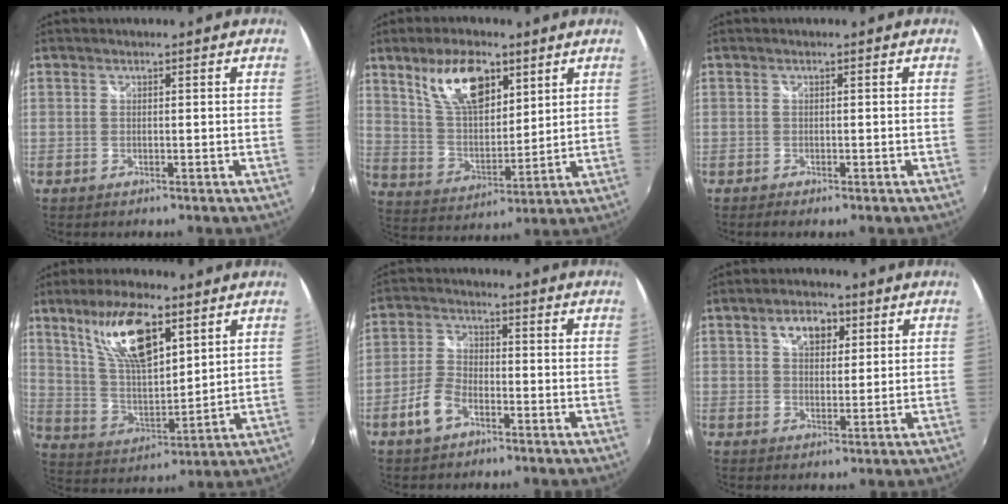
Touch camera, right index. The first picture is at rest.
{"total": 13.3, "force": [7.4, 6.1, 9.2], "torque": [-0.162, 0.012, 0.147]}
{"total": 1.3, "force": [-1.0, 0.6, 0.6], "torque": [-0.016, -0.008, -0.019]}
{"total": 15.3, "force": [8.4, 5.5, 11.5], "torque": [-0.210, 0.009, 0.167]}
{"total": 6.4, "force": [-3.5, 3.4, 4.1], "torque": [-0.091, 0.007, -0.065]}
{"total": 6.1, "force": [2.7, 3.8, 3.9], "torque": [-0.062, 0.017, 0.044]}